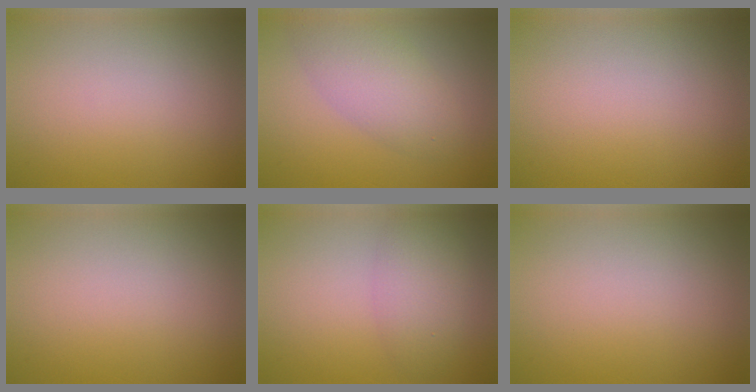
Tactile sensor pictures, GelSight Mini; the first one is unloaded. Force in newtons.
{"total": 4.4, "press": 4.4, "slide": 0.1}
{"total": 0.0}
{"total": 0.0}
{"total": 3.5, "press": 3.5, "slide": 0.1}
{"total": 0.0}